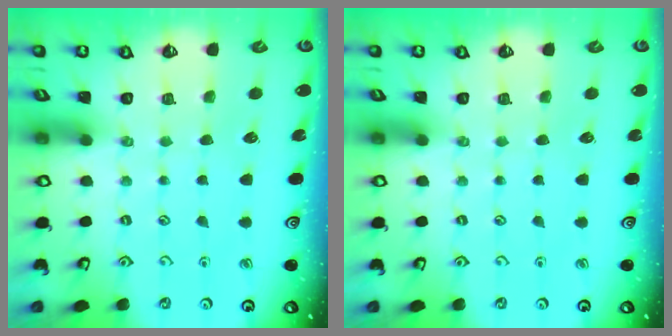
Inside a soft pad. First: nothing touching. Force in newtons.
{"total": 0.0}